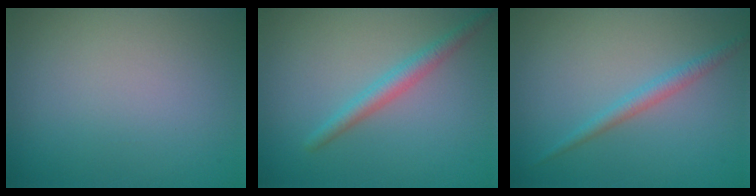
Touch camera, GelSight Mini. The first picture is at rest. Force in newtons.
{"total": 2.1, "press": 2.1, "slide": 0.0}
{"total": 1.7, "press": 1.7, "slide": 0.1}